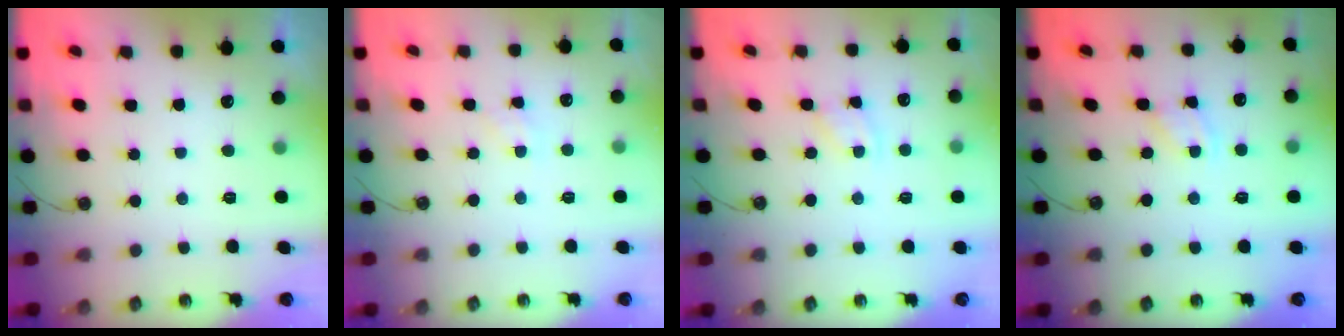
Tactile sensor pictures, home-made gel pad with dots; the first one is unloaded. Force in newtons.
{"total": 1.4, "press": 1.4, "slide": 0.2}
{"total": 2.1, "press": 2.1, "slide": 0.3}
{"total": 1.8, "press": 1.8, "slide": 0.3}